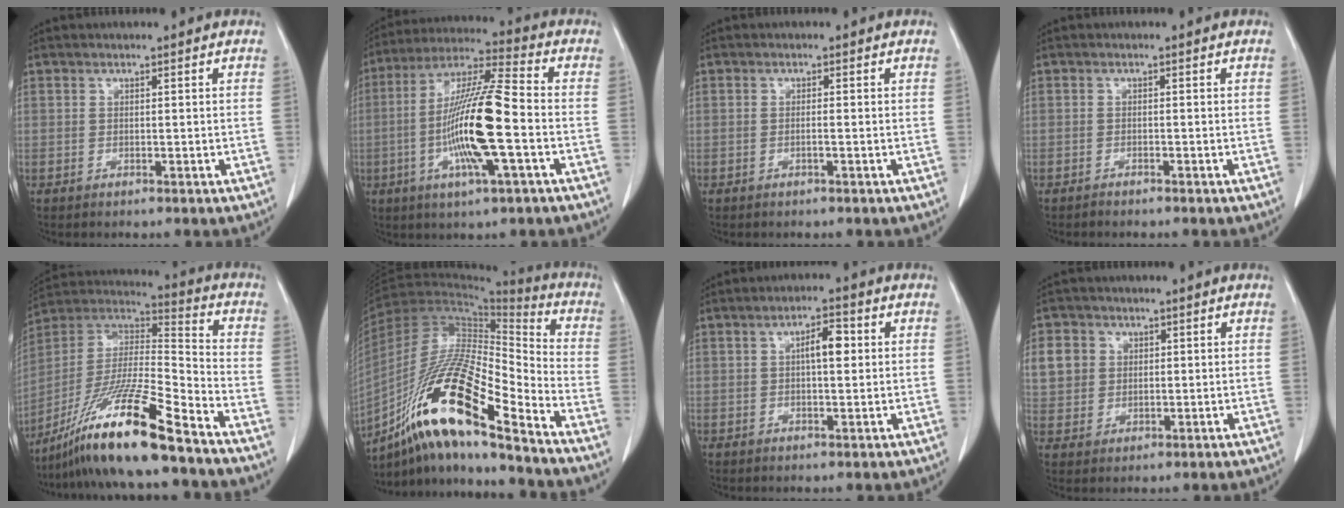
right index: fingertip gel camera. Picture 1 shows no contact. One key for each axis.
{"total": 15.9, "fx": -3.3, "fy": 1.0, "fz": 15.5, "tx": -0.301, "ty": -0.004, "tz": -0.067}
{"total": 0.7, "fx": -0.2, "fy": -0.1, "fz": 0.7, "tx": -0.013, "ty": 0.001, "tz": -0.004}
{"total": 0.7, "fx": -0.7, "fy": 0.0, "fz": 0.1, "tx": -0.007, "ty": 0.000, "tz": -0.014}
{"total": 18.5, "fx": -13.4, "fy": 0.1, "fz": 12.8, "tx": -0.260, "ty": -0.019, "tz": -0.251}
{"total": 19.4, "fx": -12.1, "fy": 2.5, "fz": 15.0, "tx": -0.297, "ty": -0.005, "tz": -0.219}
{"total": 4.3, "fx": 0.8, "fy": 1.3, "fz": 4.0, "tx": -0.066, "ty": 0.009, "tz": 0.010}
{"total": 7.2, "fx": 2.2, "fy": 6.5, "fz": 2.2, "tx": -0.050, "ty": 0.014, "tz": 0.047}